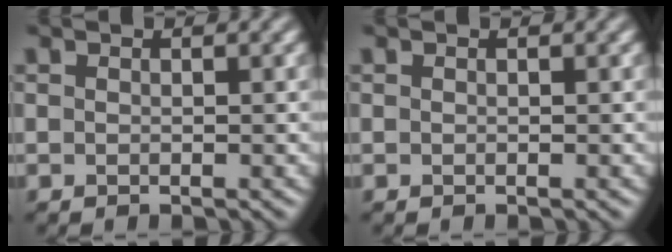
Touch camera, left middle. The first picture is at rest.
{"total": 0.0}